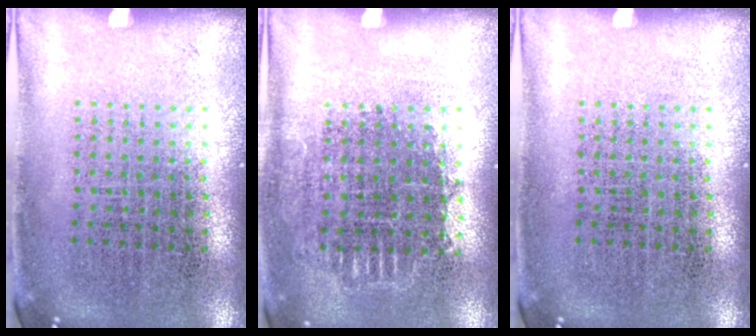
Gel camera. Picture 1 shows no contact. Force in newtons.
{"total": 0.7, "press": 0.7, "slide": 0.3}
{"total": 0.0}